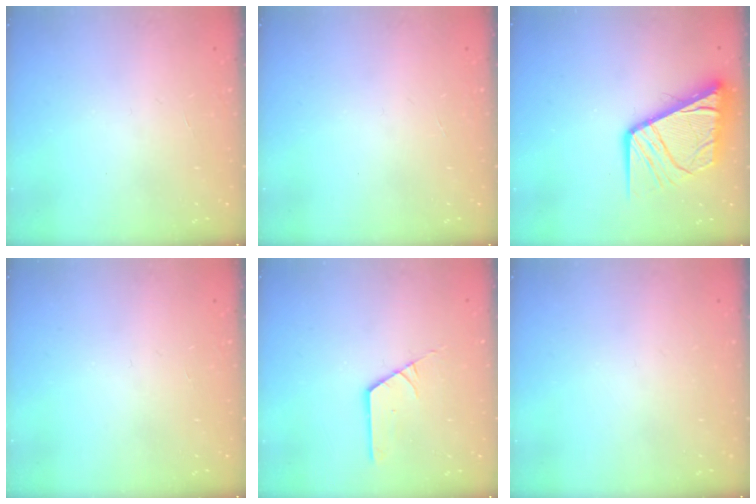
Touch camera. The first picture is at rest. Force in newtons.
{"total": 0.0}
{"total": 15.2, "press": 15.1, "slide": 1.9}
{"total": 0.0}
{"total": 2.7, "press": 2.7, "slide": 0.1}
{"total": 0.0}